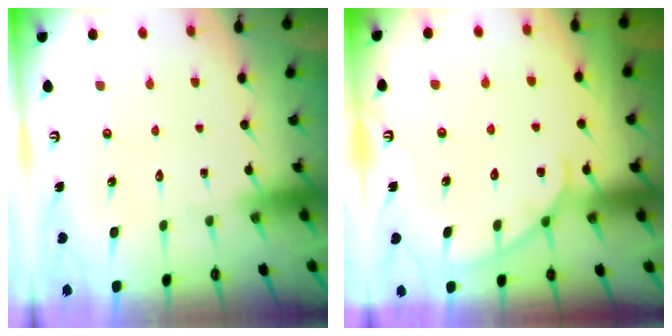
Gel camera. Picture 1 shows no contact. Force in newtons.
{"total": 3.8, "press": 3.7, "slide": 0.4}